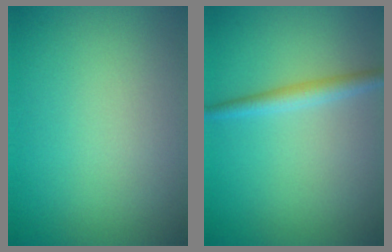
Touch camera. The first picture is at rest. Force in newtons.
{"total": 2.0, "press": 2.0, "slide": 0.1}